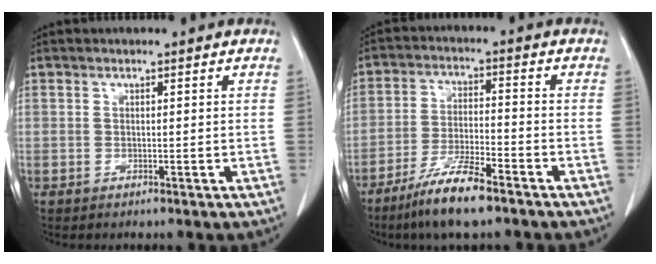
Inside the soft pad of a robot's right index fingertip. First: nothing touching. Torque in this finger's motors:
{"motor_torque": [0.91, -0.88, 0.29, 0.14]}